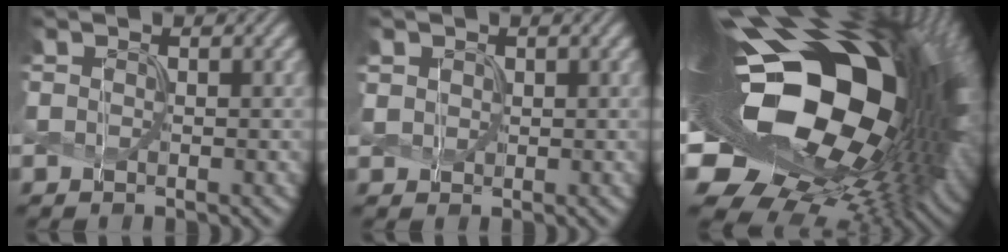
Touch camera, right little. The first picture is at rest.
{"total": 1.3, "force": [0.7, 1.1, 0.3], "torque": [-0.011, 0.000, 0.017]}
{"total": 22.2, "force": [1.1, 13.4, 17.6], "torque": [-0.312, -0.051, 0.024]}